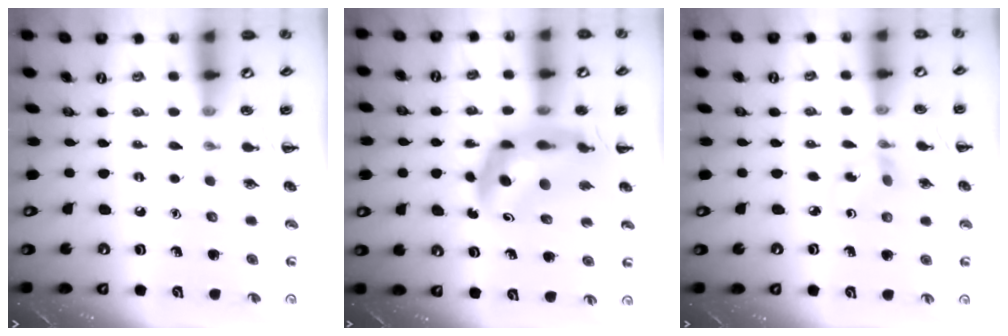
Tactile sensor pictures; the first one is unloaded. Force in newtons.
{"total": 11.3, "press": 10.6, "slide": 3.7}
{"total": 2.8, "press": 2.6, "slide": 1.0}